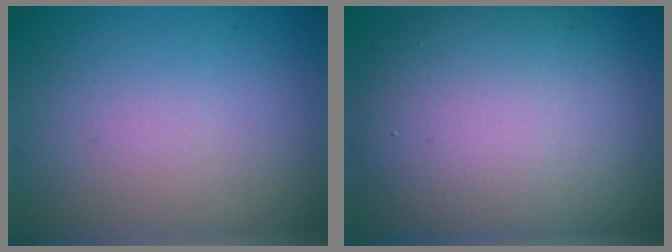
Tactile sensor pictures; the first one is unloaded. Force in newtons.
{"total": 12.6, "press": 12.6, "slide": 0.8}